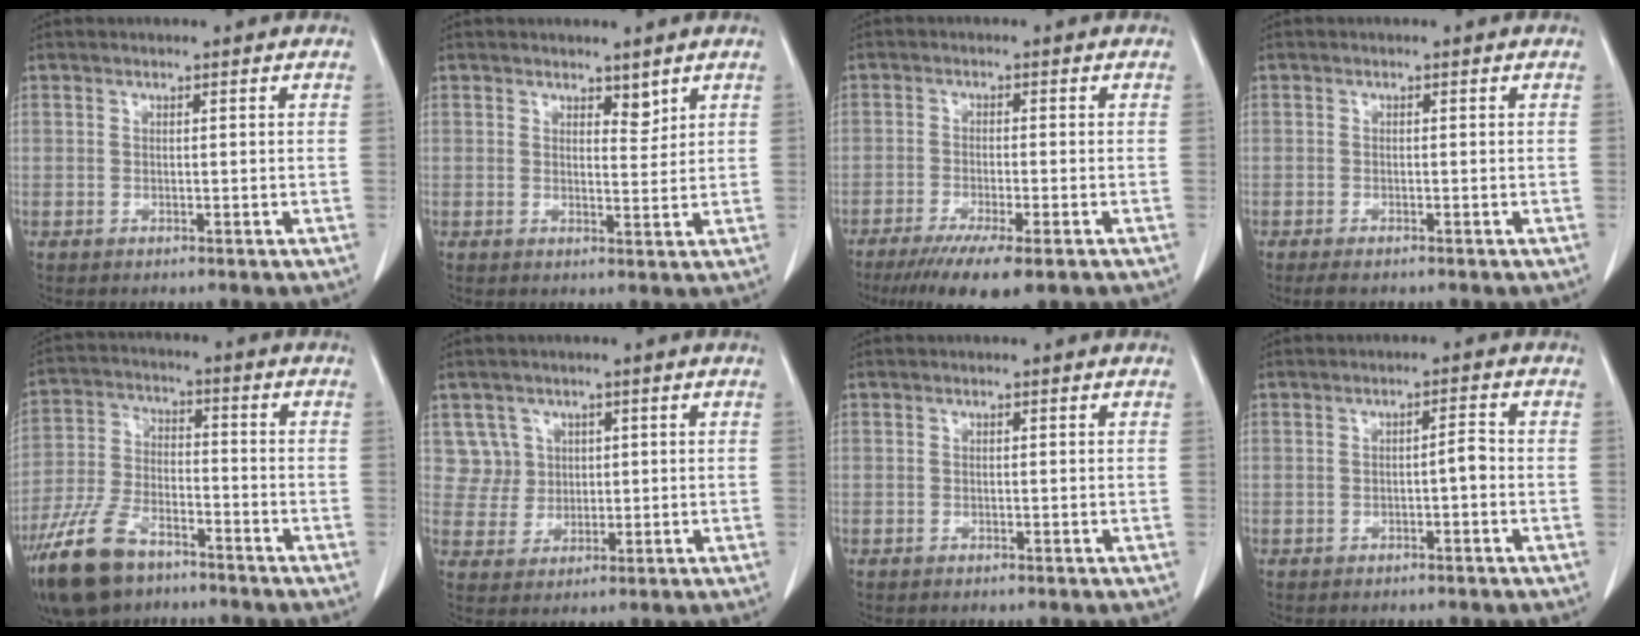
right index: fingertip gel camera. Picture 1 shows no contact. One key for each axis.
{"total": 2.3, "fx": 1.8, "fy": 0.9, "fz": 1.1, "tx": -0.018, "ty": -0.009, "tz": 0.030}
{"total": 9.5, "fx": -6.4, "fy": 1.1, "fz": 6.9, "tx": -0.108, "ty": -0.023, "tz": -0.098}
{"total": 2.0, "fx": -1.5, "fy": 0.6, "fz": 1.1, "tx": -0.019, "ty": -0.004, "tz": -0.021}
{"total": 12.3, "fx": -8.4, "fy": 5.6, "fz": 7.1, "tx": -0.156, "ty": -0.011, "tz": -0.159}
{"total": 4.6, "fx": 1.9, "fy": 4.2, "fz": -0.3, "tx": 0.014, "ty": 0.012, "tz": 0.042}
{"total": 0.0}
{"total": 1.9, "fx": -0.5, "fy": 0.3, "fz": 1.8, "tx": -0.024, "ty": 0.005, "tz": -0.007}